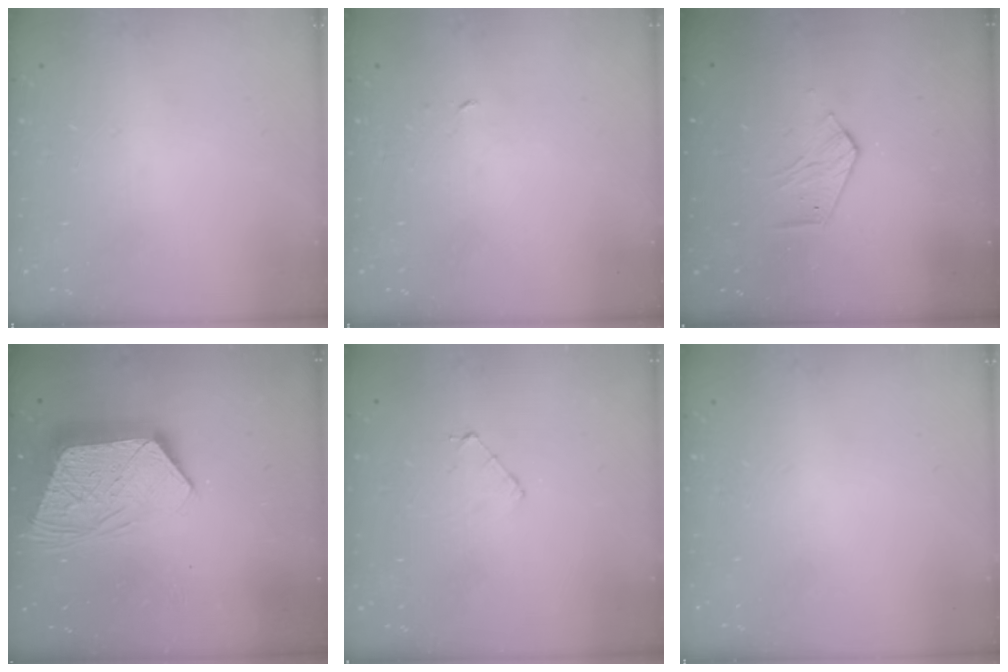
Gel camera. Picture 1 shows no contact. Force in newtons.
{"total": 1.8, "press": 1.8, "slide": 0.1}
{"total": 3.9, "press": 3.9, "slide": 0.4}
{"total": 13.7, "press": 13.7, "slide": 1.1}
{"total": 3.5, "press": 3.5, "slide": 0.3}
{"total": 0.0}